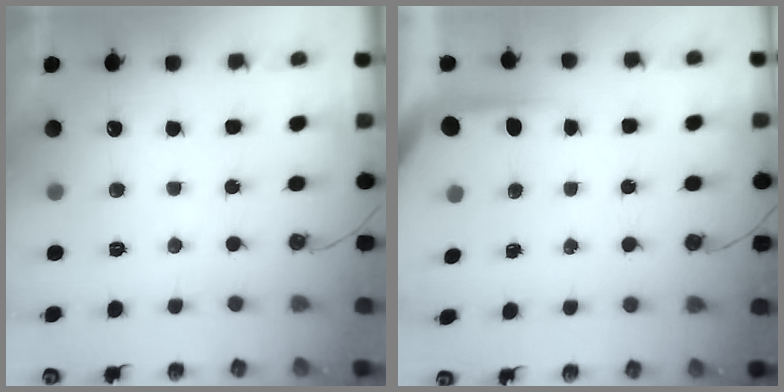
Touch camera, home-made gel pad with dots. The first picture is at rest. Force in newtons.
{"total": 3.5, "press": 3.5, "slide": 0.4}